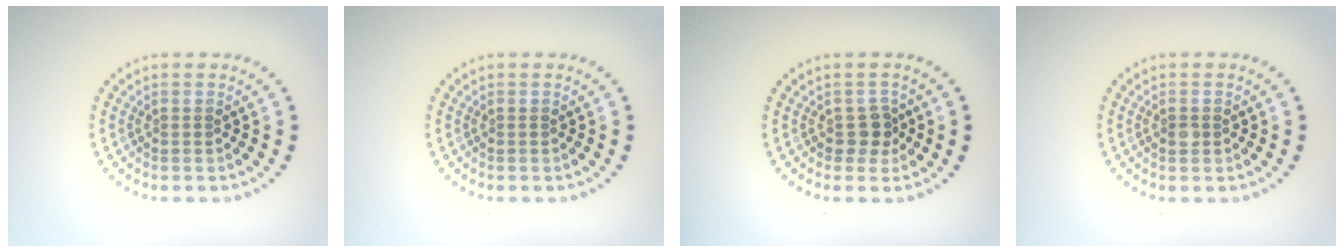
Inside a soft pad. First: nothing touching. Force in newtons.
{"total": 0.0}
{"total": 1.8, "press": 1.6, "slide": 0.9}
{"total": 0.9, "press": 0.9, "slide": 0.0}